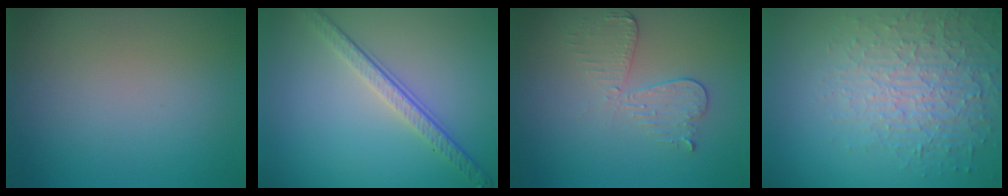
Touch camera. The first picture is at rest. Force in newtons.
{"total": 3.7, "press": 2.8, "slide": 2.5}
{"total": 3.0, "press": 2.7, "slide": 1.3}
{"total": 4.8, "press": 4.5, "slide": 1.7}